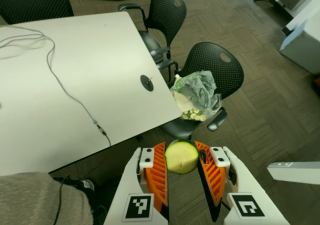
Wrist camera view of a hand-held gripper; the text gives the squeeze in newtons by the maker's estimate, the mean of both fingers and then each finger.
{"total": 11.2, "left": 11.3, "right": 11.1}